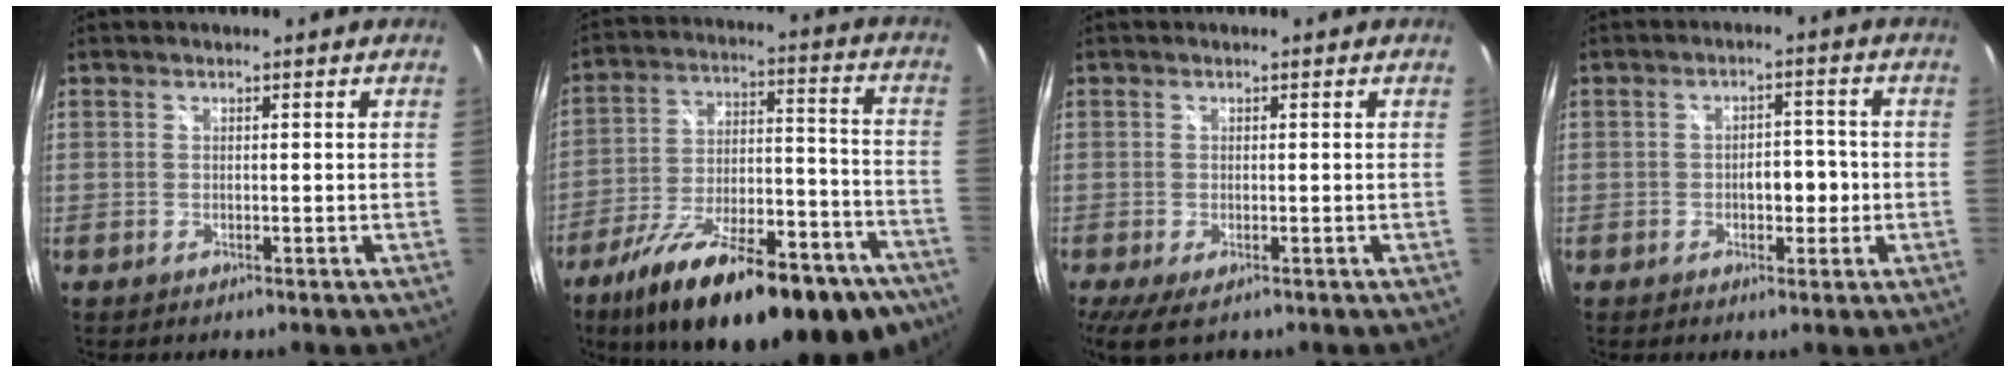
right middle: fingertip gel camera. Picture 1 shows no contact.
{"total": 30.0, "force": [-20.6, 10.4, 19.2], "torque": [-0.293, -0.018, -0.288]}
{"total": 4.3, "force": [-2.0, 1.5, 3.5], "torque": [-0.068, -0.021, -0.028]}
{"total": 3.3, "force": [-0.4, 2.3, 2.3], "torque": [-0.034, 0.011, -0.005]}